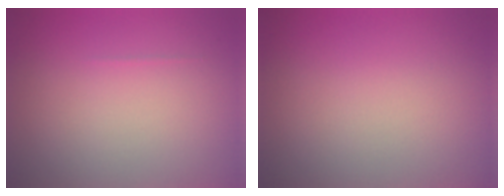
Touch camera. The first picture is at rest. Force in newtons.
{"total": 0.0}